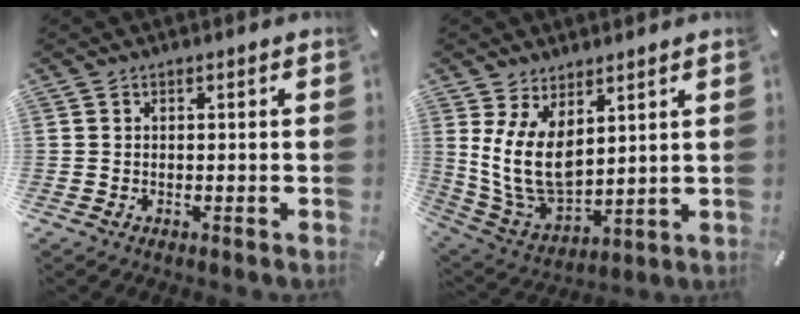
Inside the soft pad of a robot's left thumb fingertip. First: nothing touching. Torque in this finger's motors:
{"motor_torque": [0.56, 0.61, 1.79, -0.98, 0.60]}